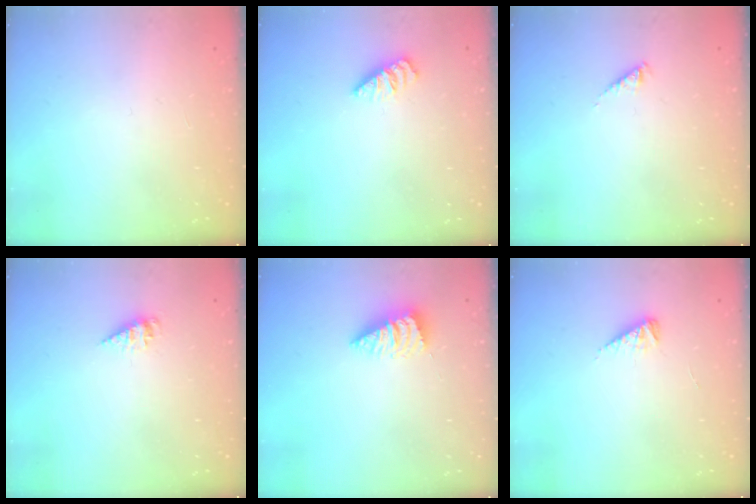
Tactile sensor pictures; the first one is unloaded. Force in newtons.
{"total": 0.0}
{"total": 2.3, "press": 2.3, "slide": 0.3}
{"total": 2.1, "press": 2.1, "slide": 0.2}
{"total": 2.6, "press": 2.6, "slide": 0.3}
{"total": 3.9, "press": 3.8, "slide": 0.6}